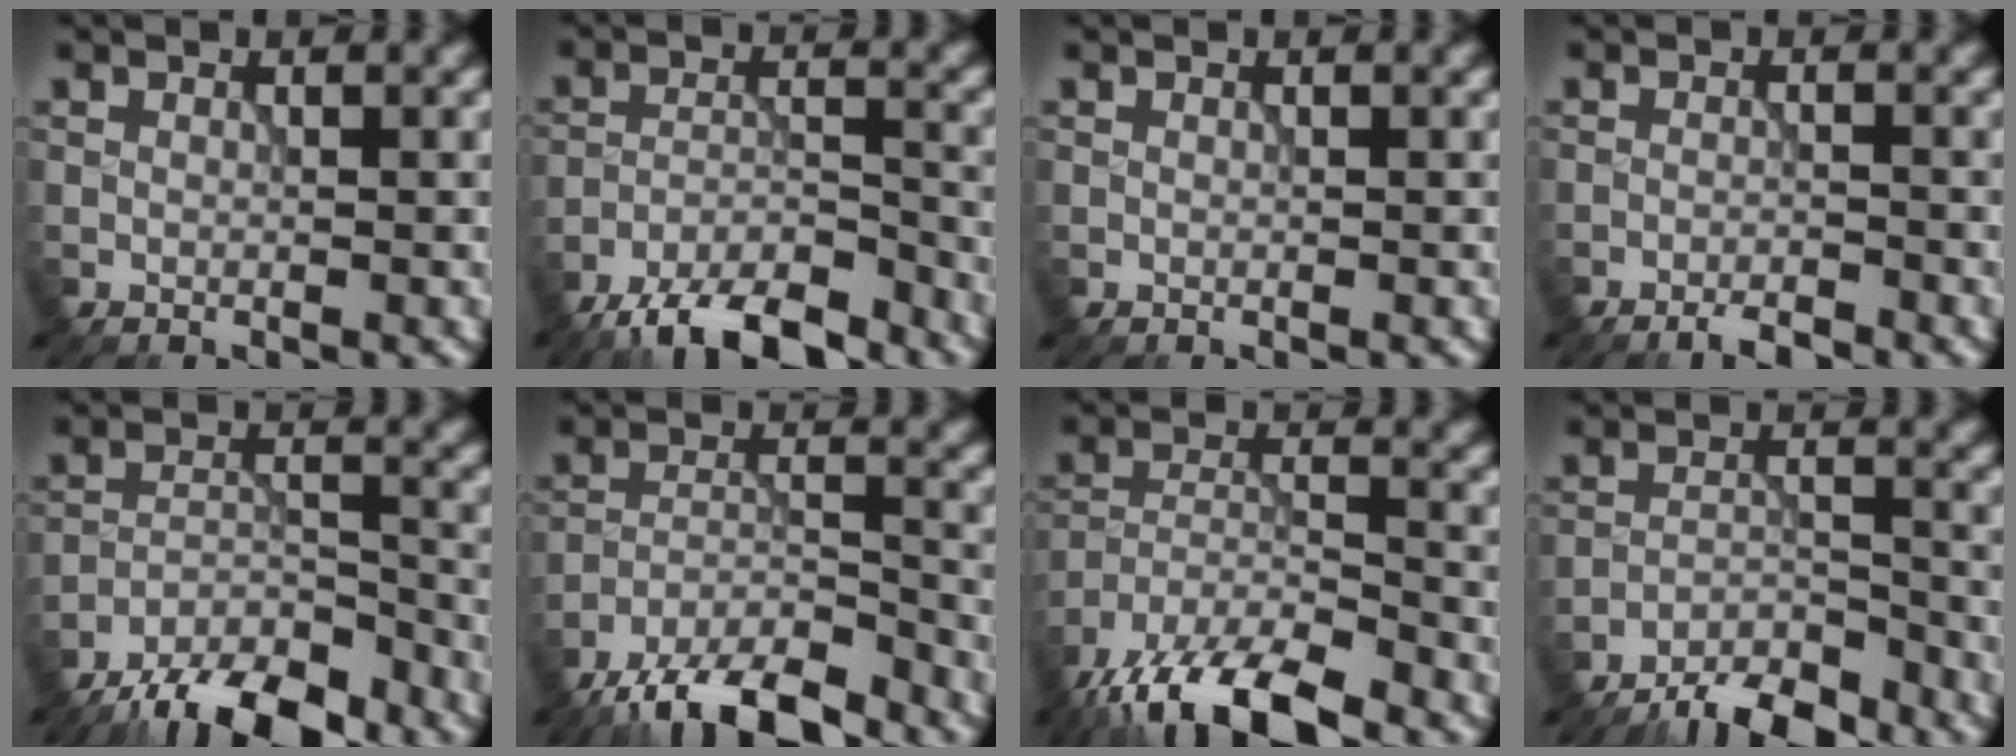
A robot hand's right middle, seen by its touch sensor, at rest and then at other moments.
{"total": 8.3, "force": [-6.8, 2.0, 4.2], "torque": [-0.069, -0.002, -0.125]}
{"total": 0.0}
{"total": 2.0, "force": [-1.7, 0.3, 1.0], "torque": [-0.015, -0.001, -0.031]}
{"total": 9.2, "force": [-7.7, 2.5, 4.4], "torque": [-0.064, -0.003, -0.134]}
{"total": 9.3, "force": [-7.6, 2.5, 4.7], "torque": [-0.079, -0.005, -0.137]}
{"total": 12.3, "force": [-9.5, 3.7, 6.9], "torque": [-0.129, -0.030, -0.163]}
{"total": 6.1, "force": [-5.4, 1.3, 2.6], "torque": [-0.040, -0.001, -0.098]}